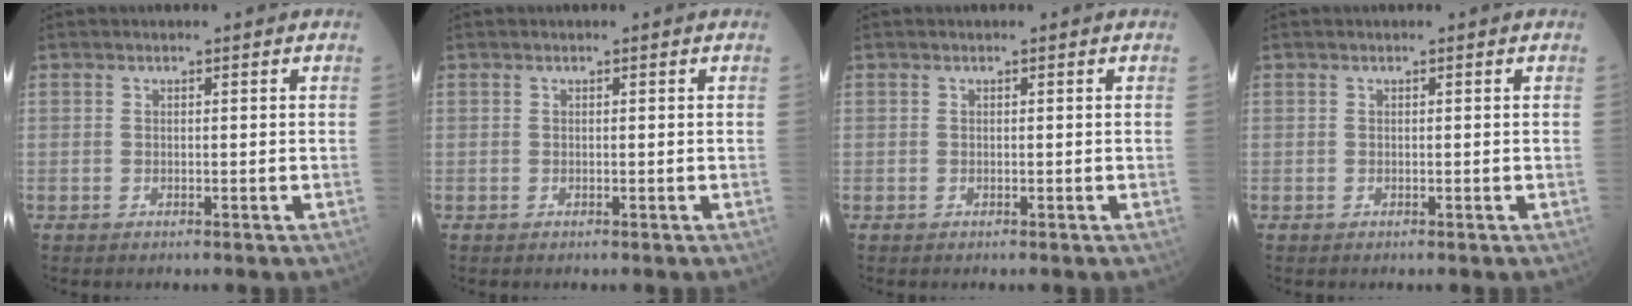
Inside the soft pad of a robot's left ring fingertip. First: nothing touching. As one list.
[{"total": 0.0}, {"total": 0.0}, {"total": 0.0}]